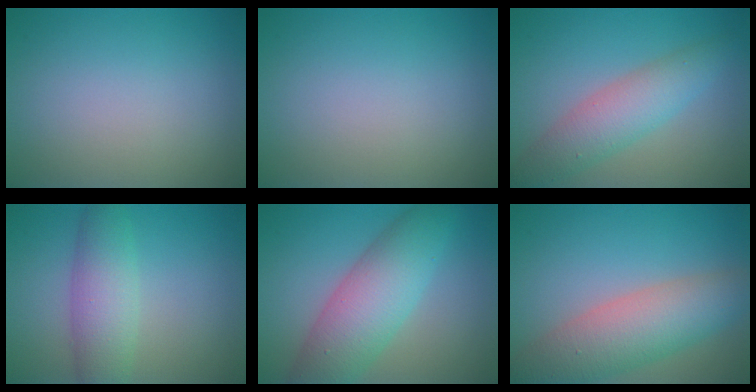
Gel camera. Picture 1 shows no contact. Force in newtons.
{"total": 0.0}
{"total": 4.4, "press": 4.4, "slide": 0.2}
{"total": 4.7, "press": 4.7, "slide": 0.1}
{"total": 7.3, "press": 7.3, "slide": 0.1}
{"total": 7.0, "press": 7.0, "slide": 0.4}